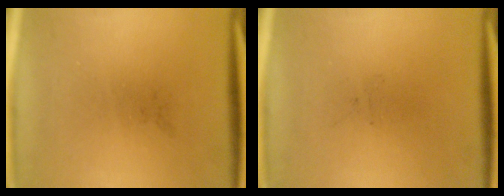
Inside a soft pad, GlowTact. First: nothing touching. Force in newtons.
{"total": 0.0}